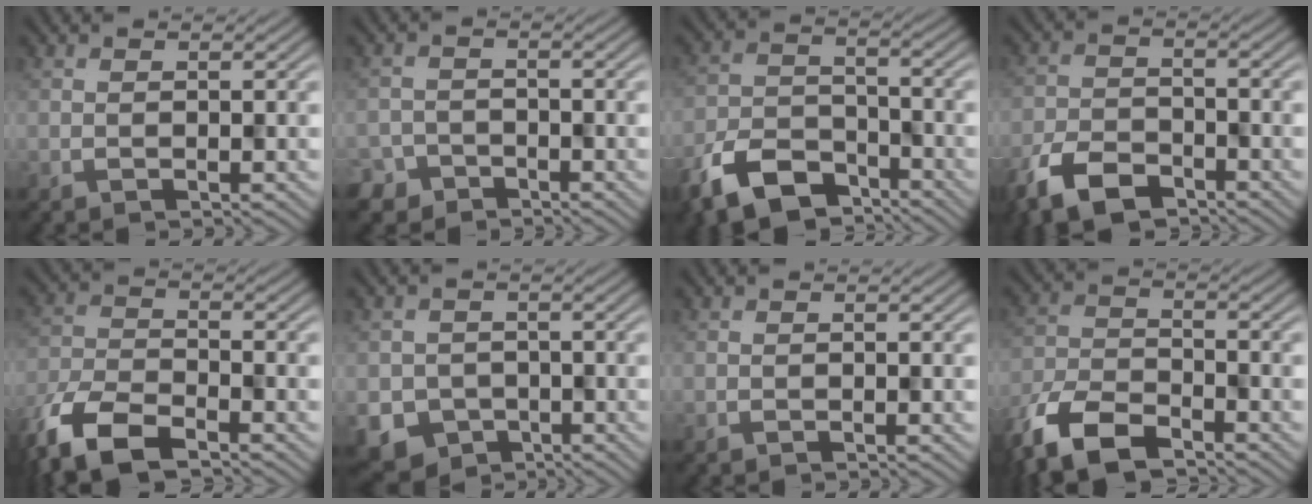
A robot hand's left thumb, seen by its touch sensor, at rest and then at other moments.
{"total": 3.4, "force": [-2.7, 2.0, -0.3], "torque": [0.014, 0.002, -0.050]}
{"total": 9.5, "force": [-7.1, 4.7, 4.3], "torque": [-0.089, -0.016, -0.139]}
{"total": 7.6, "force": [-5.7, 3.6, 3.5], "torque": [-0.066, -0.014, -0.117]}
{"total": 8.6, "force": [-6.2, 3.7, 4.8], "torque": [-0.103, -0.019, -0.129]}
{"total": 6.7, "force": [-3.1, 5.8, 1.4], "torque": [-0.037, -0.029, -0.049]}
{"total": 0.0}
{"total": 9.5, "force": [-7.2, 4.0, 4.7], "torque": [-0.100, -0.015, -0.149]}